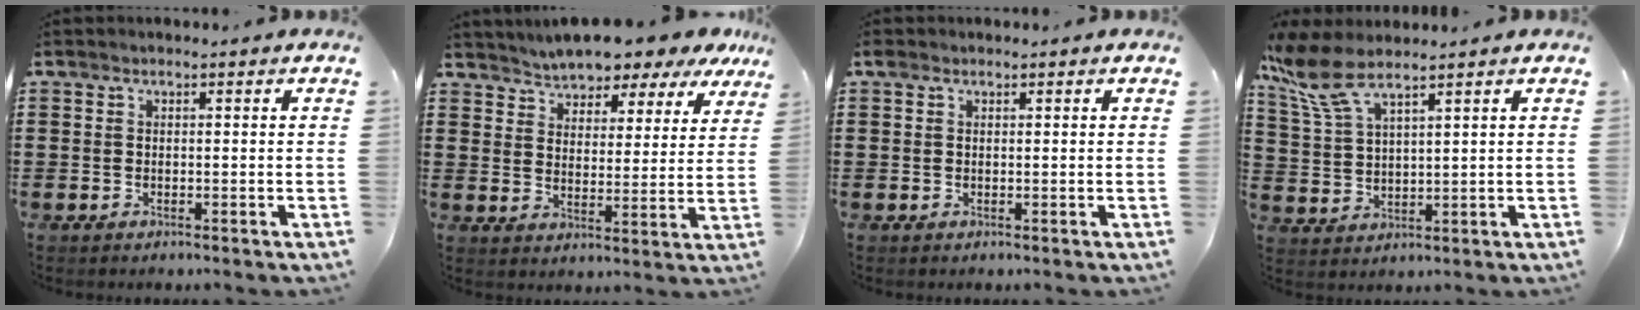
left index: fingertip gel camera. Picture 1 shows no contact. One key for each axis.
{"total": 5.3, "fx": 5.2, "fy": 0.6, "fz": 0.2, "tx": -0.036, "ty": -0.034, "tz": 0.090}
{"total": 0.6, "fx": 0.3, "fy": 0.6, "fz": 0.1, "tx": -0.006, "ty": 0.005, "tz": 0.006}
{"total": 7.1, "fx": 5.3, "fy": 1.7, "fz": 4.3, "tx": -0.117, "ty": -0.019, "tz": 0.094}